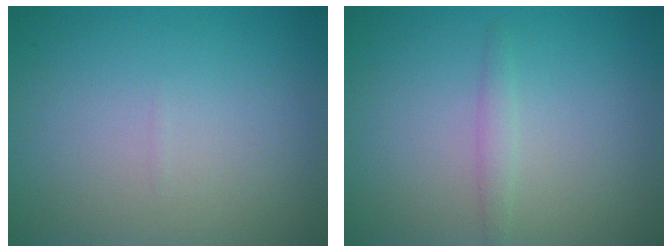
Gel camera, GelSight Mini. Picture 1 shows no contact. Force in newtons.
{"total": 1.1, "press": 1.1, "slide": 0.0}